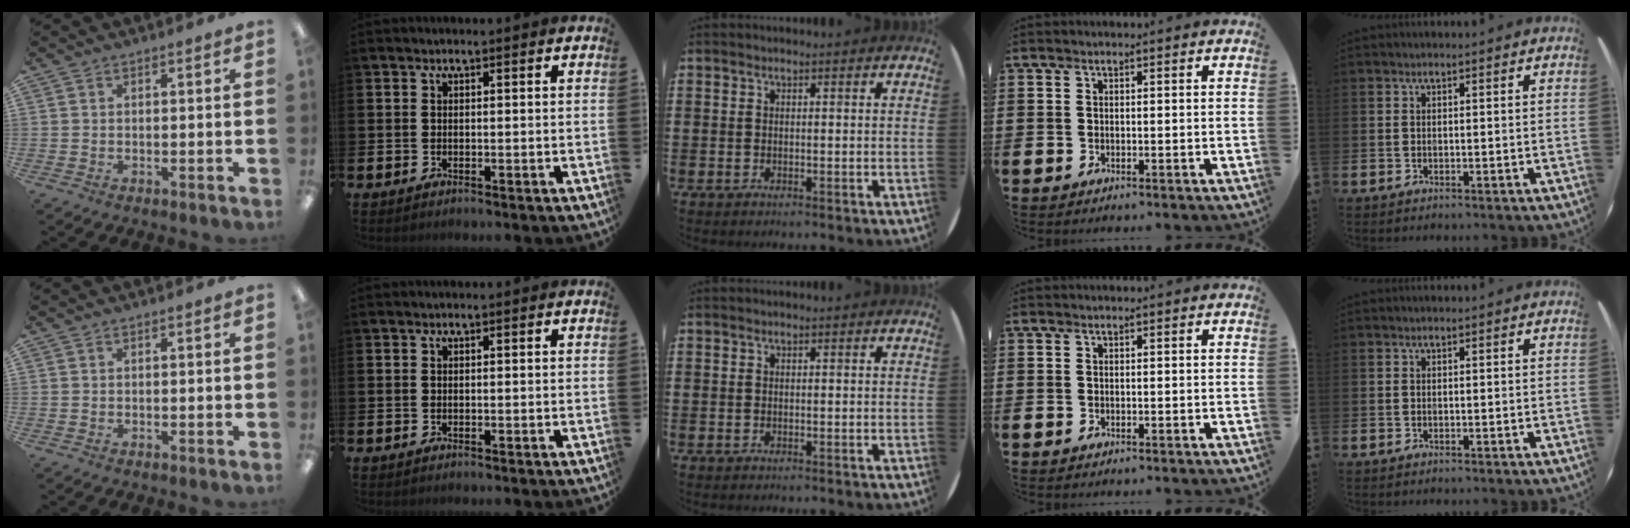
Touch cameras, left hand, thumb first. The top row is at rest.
{}